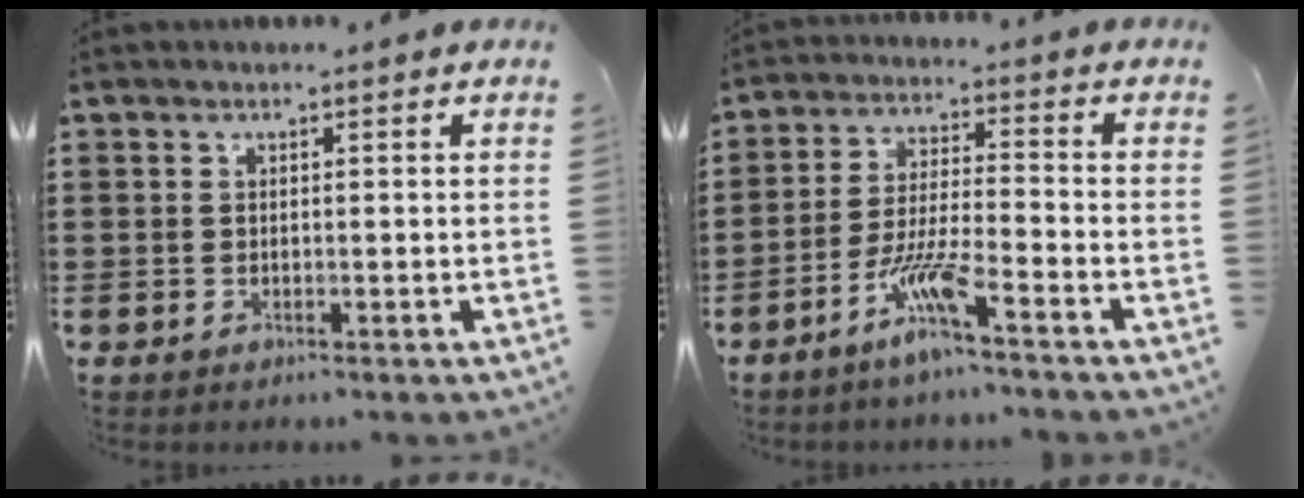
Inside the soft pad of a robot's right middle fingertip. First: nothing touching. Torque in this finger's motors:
{"motor_torque": [2.14, 0.00, 0.47, 0.19]}